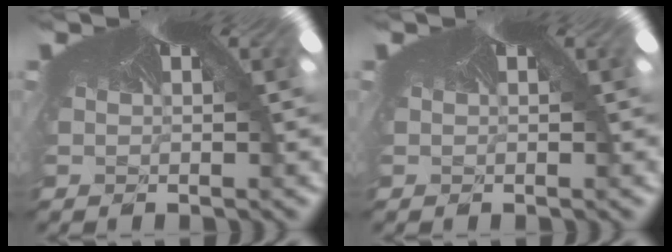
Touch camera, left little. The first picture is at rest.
{"total": 0.0}